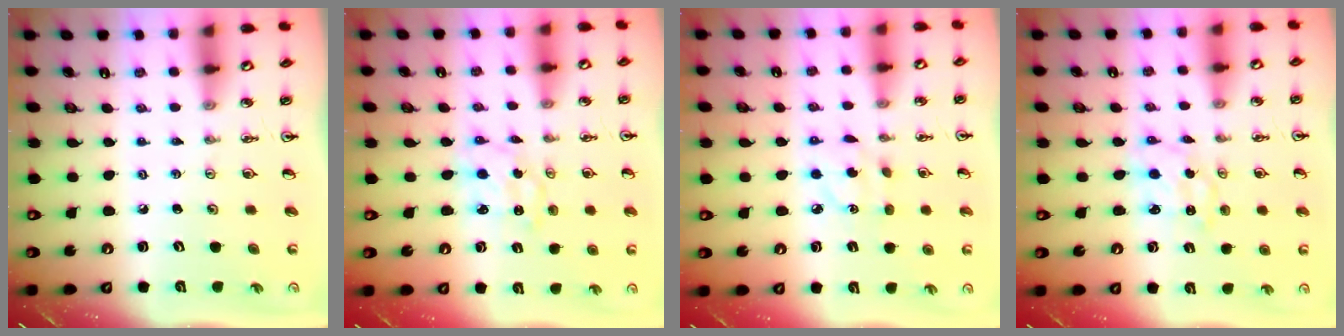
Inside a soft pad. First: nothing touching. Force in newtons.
{"total": 1.7, "press": 1.7, "slide": 0.1}
{"total": 4.0, "press": 4.0, "slide": 0.3}
{"total": 1.7, "press": 1.7, "slide": 0.1}